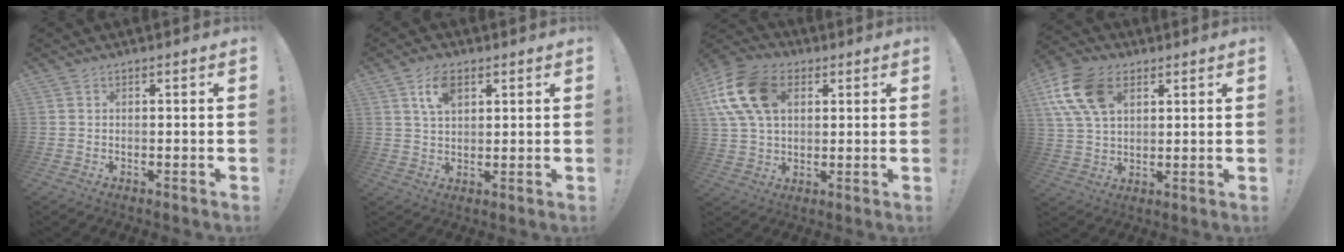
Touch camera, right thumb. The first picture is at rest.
{"total": 7.0, "force": [3.4, 4.0, 4.6], "torque": [-0.075, -0.006, 0.060]}
{"total": 17.7, "force": [5.9, 12.0, 11.5], "torque": [-0.219, -0.006, 0.115]}
{"total": 15.3, "force": [6.2, 9.9, 9.8], "torque": [-0.189, -0.012, 0.121]}